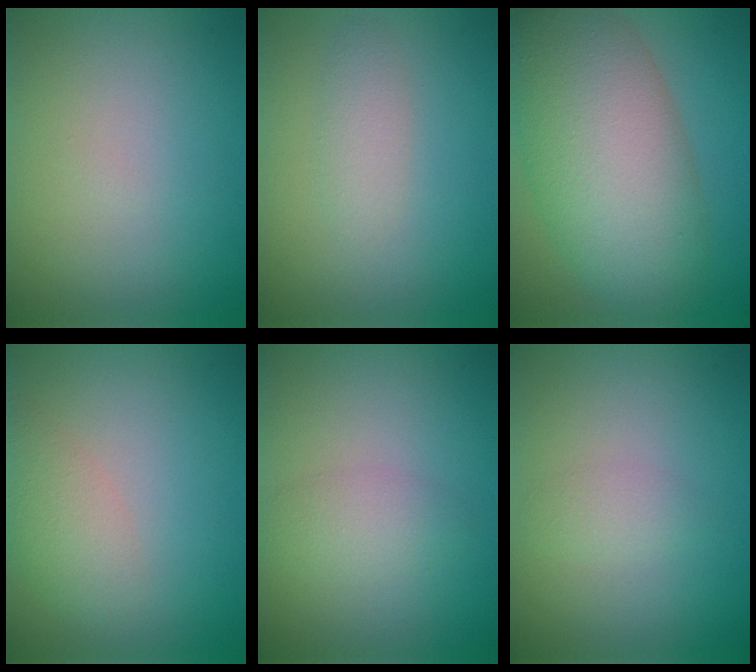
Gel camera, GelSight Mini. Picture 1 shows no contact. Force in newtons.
{"total": 1.6, "press": 1.6, "slide": 0.0}
{"total": 11.0, "press": 11.0, "slide": 0.4}
{"total": 2.8, "press": 2.8, "slide": 0.1}
{"total": 2.1, "press": 2.1, "slide": 0.1}
{"total": 1.2, "press": 1.2, "slide": 0.1}